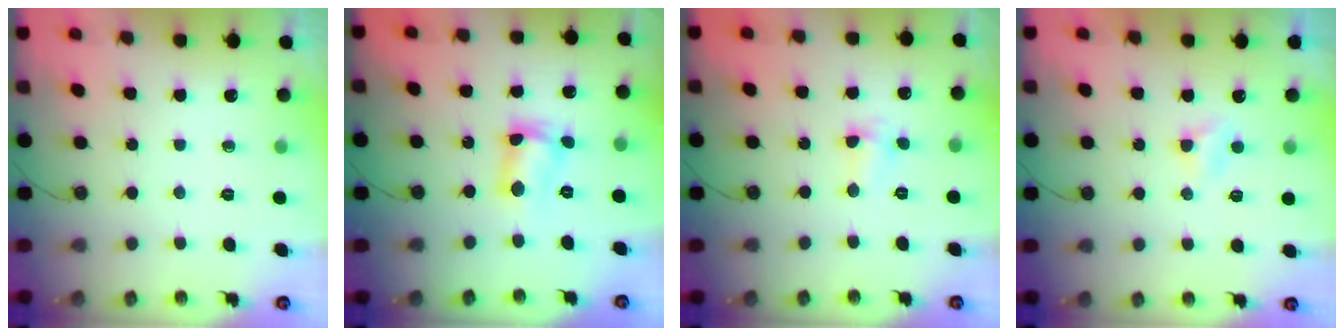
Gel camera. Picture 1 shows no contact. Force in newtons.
{"total": 7.4, "press": 7.4, "slide": 0.6}
{"total": 2.9, "press": 2.8, "slide": 0.7}
{"total": 2.7, "press": 2.6, "slide": 0.4}